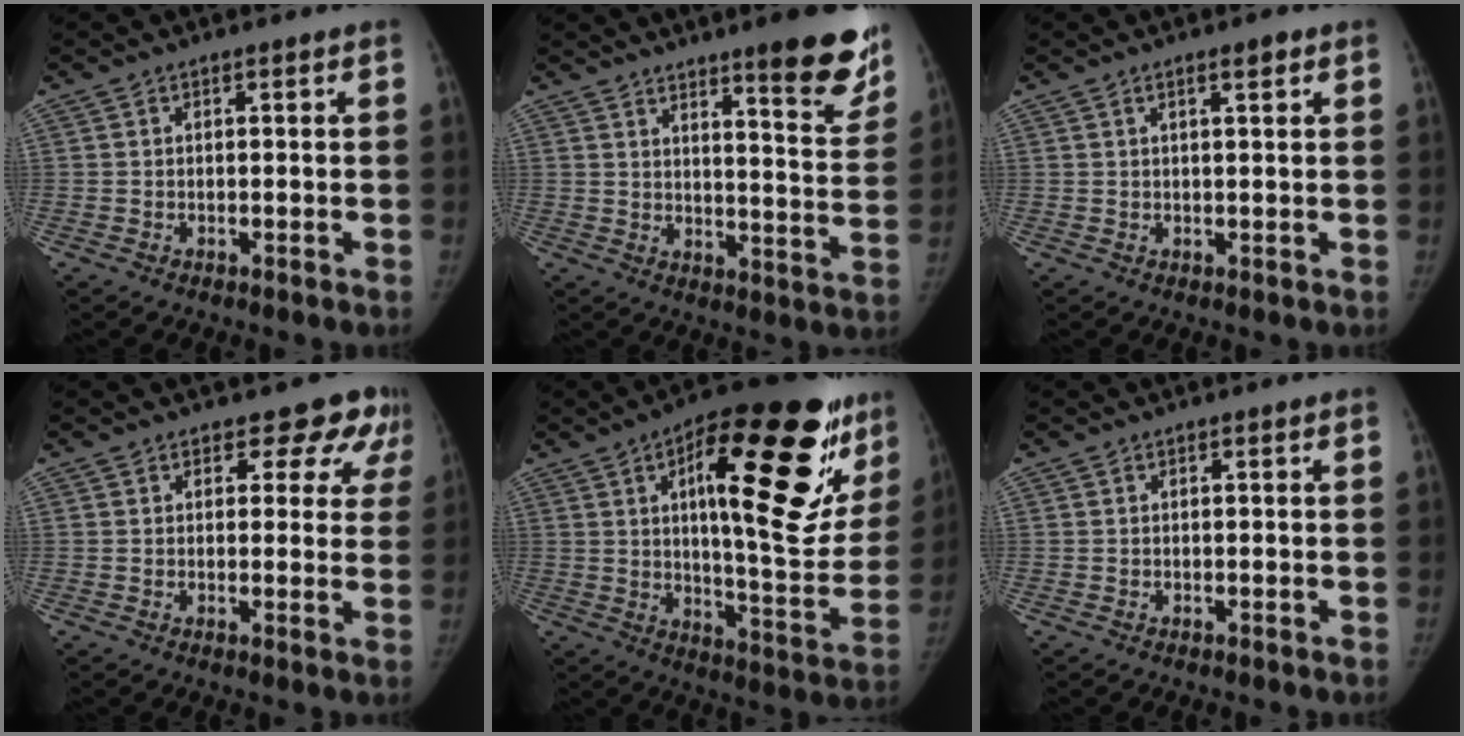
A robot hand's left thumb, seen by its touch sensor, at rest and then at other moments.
{"total": 14.2, "force": [9.9, 2.5, 9.8], "torque": [-0.091, -0.071, 0.132]}
{"total": 2.4, "force": [1.3, 0.5, 1.9], "torque": [-0.025, -0.004, 0.019]}
{"total": 8.3, "force": [6.1, 4.7, 2.9], "torque": [0.018, -0.022, 0.053]}
{"total": 31.1, "force": [12.6, 11.0, 26.2], "torque": [-0.324, -0.021, 0.187]}
{"total": 0.0}